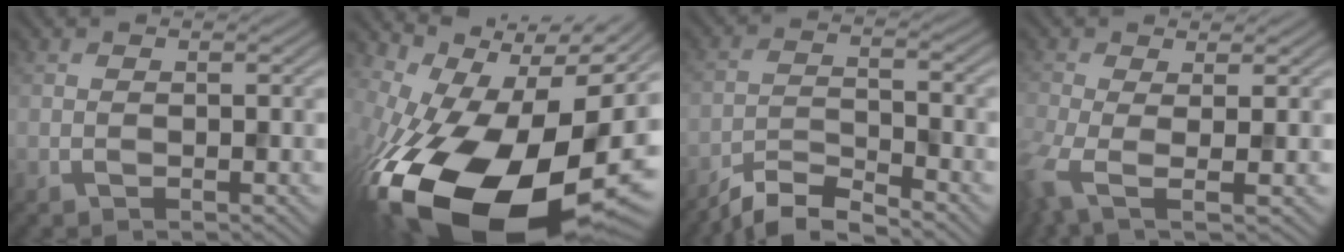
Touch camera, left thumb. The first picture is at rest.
{"total": 18.6, "force": [-6.9, 10.3, 13.9], "torque": [-0.268, -0.047, -0.098]}
{"total": 6.0, "force": [-5.7, 0.9, 1.8], "torque": [-0.031, -0.007, -0.109]}
{"total": 4.7, "force": [-2.0, 1.5, 4.0], "torque": [-0.099, -0.016, -0.039]}